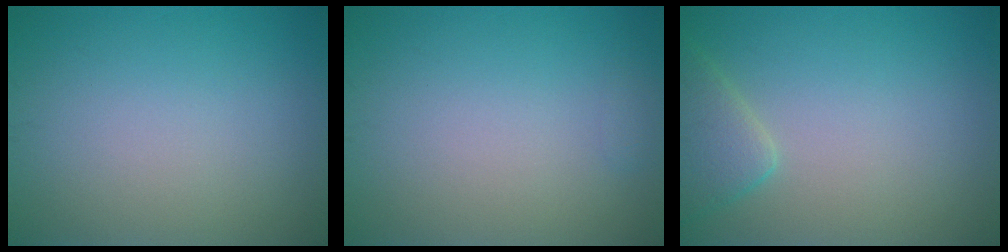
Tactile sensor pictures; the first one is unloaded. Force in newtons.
{"total": 0.6, "press": 0.6, "slide": 0.1}
{"total": 2.9, "press": 2.9, "slide": 0.2}